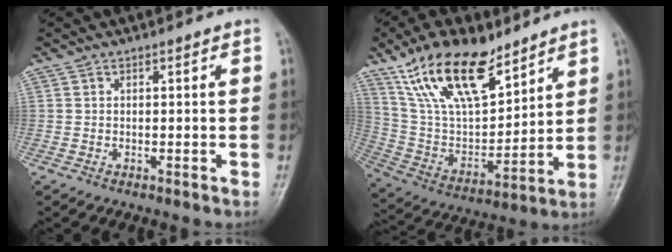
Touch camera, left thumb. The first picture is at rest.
{"total": 20.4, "force": [13.1, 8.9, 12.9], "torque": [-0.201, -0.051, 0.254]}